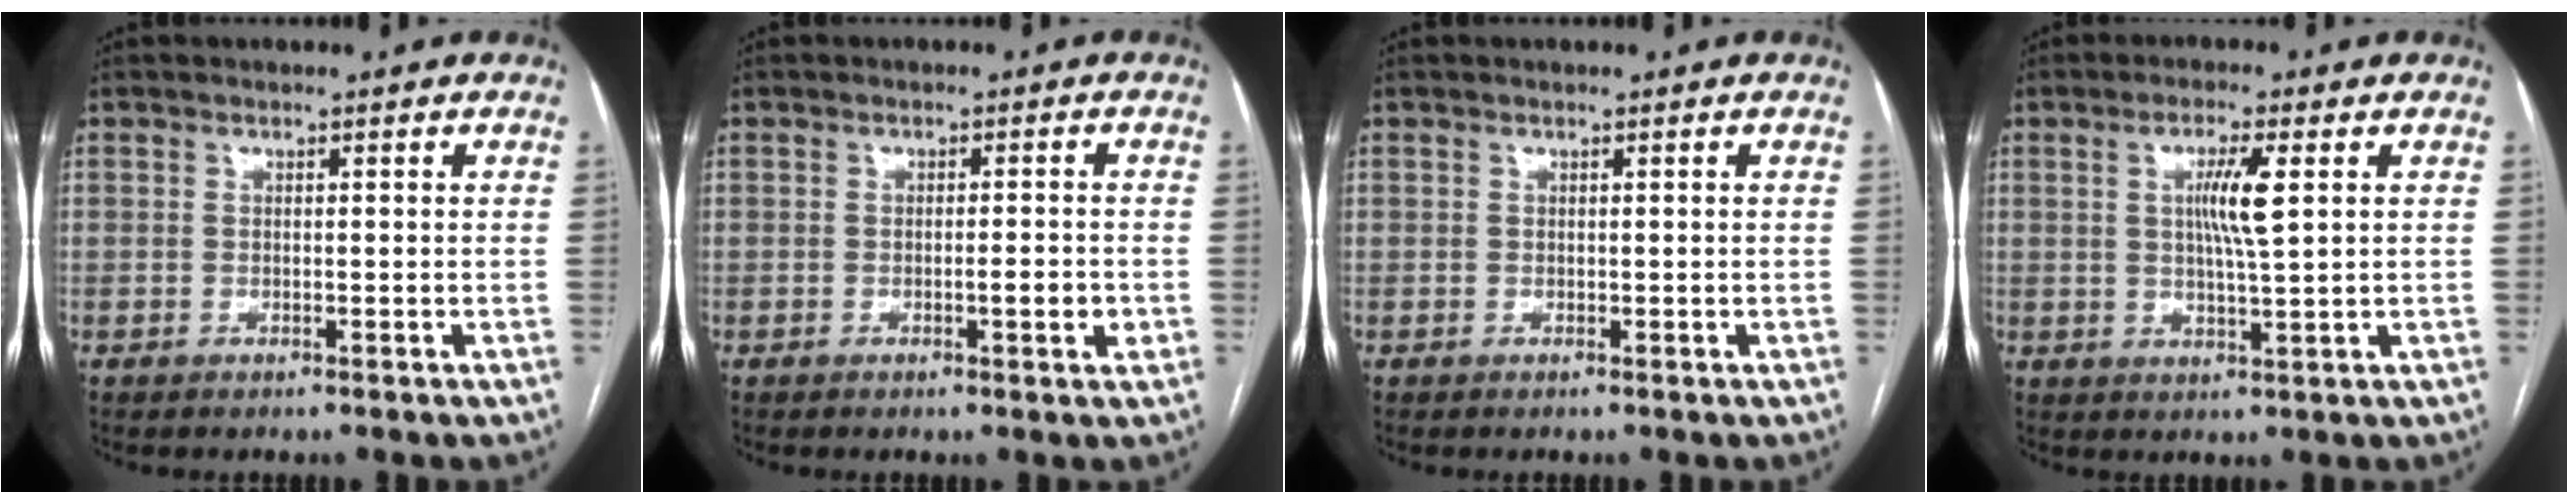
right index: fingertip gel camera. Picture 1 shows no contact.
{"total": 2.7, "force": [-0.8, 0.4, 2.6], "torque": [-0.039, 0.000, -0.012]}
{"total": 0.0}
{"total": 5.7, "force": [1.3, 0.0, 5.5], "torque": [-0.105, -0.002, 0.025]}